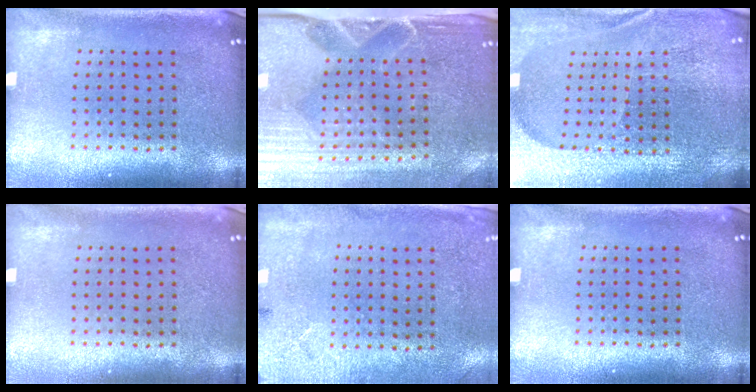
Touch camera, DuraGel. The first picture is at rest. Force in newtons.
{"total": 4.7, "press": 4.1, "slide": 2.4}
{"total": 4.5, "press": 4.4, "slide": 1.3}
{"total": 0.0}
{"total": 2.7, "press": 2.2, "slide": 1.6}
{"total": 0.0}